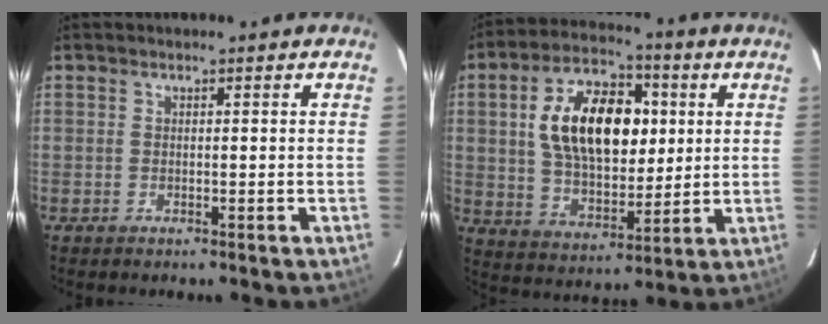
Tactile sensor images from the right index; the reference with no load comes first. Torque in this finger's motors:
{"motor_torque": [1.14, 0.53, 1.06, 0.21]}